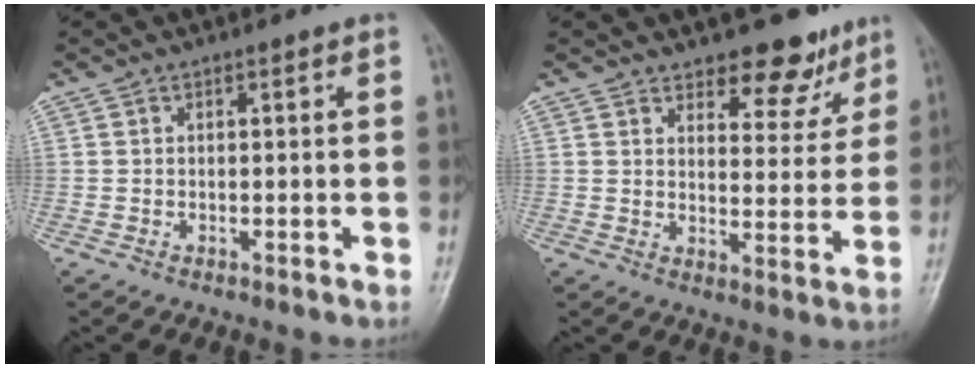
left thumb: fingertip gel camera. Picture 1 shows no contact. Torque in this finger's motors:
{"motor_torque": [-0.31, -0.21, -0.07, -0.04, 0.12]}